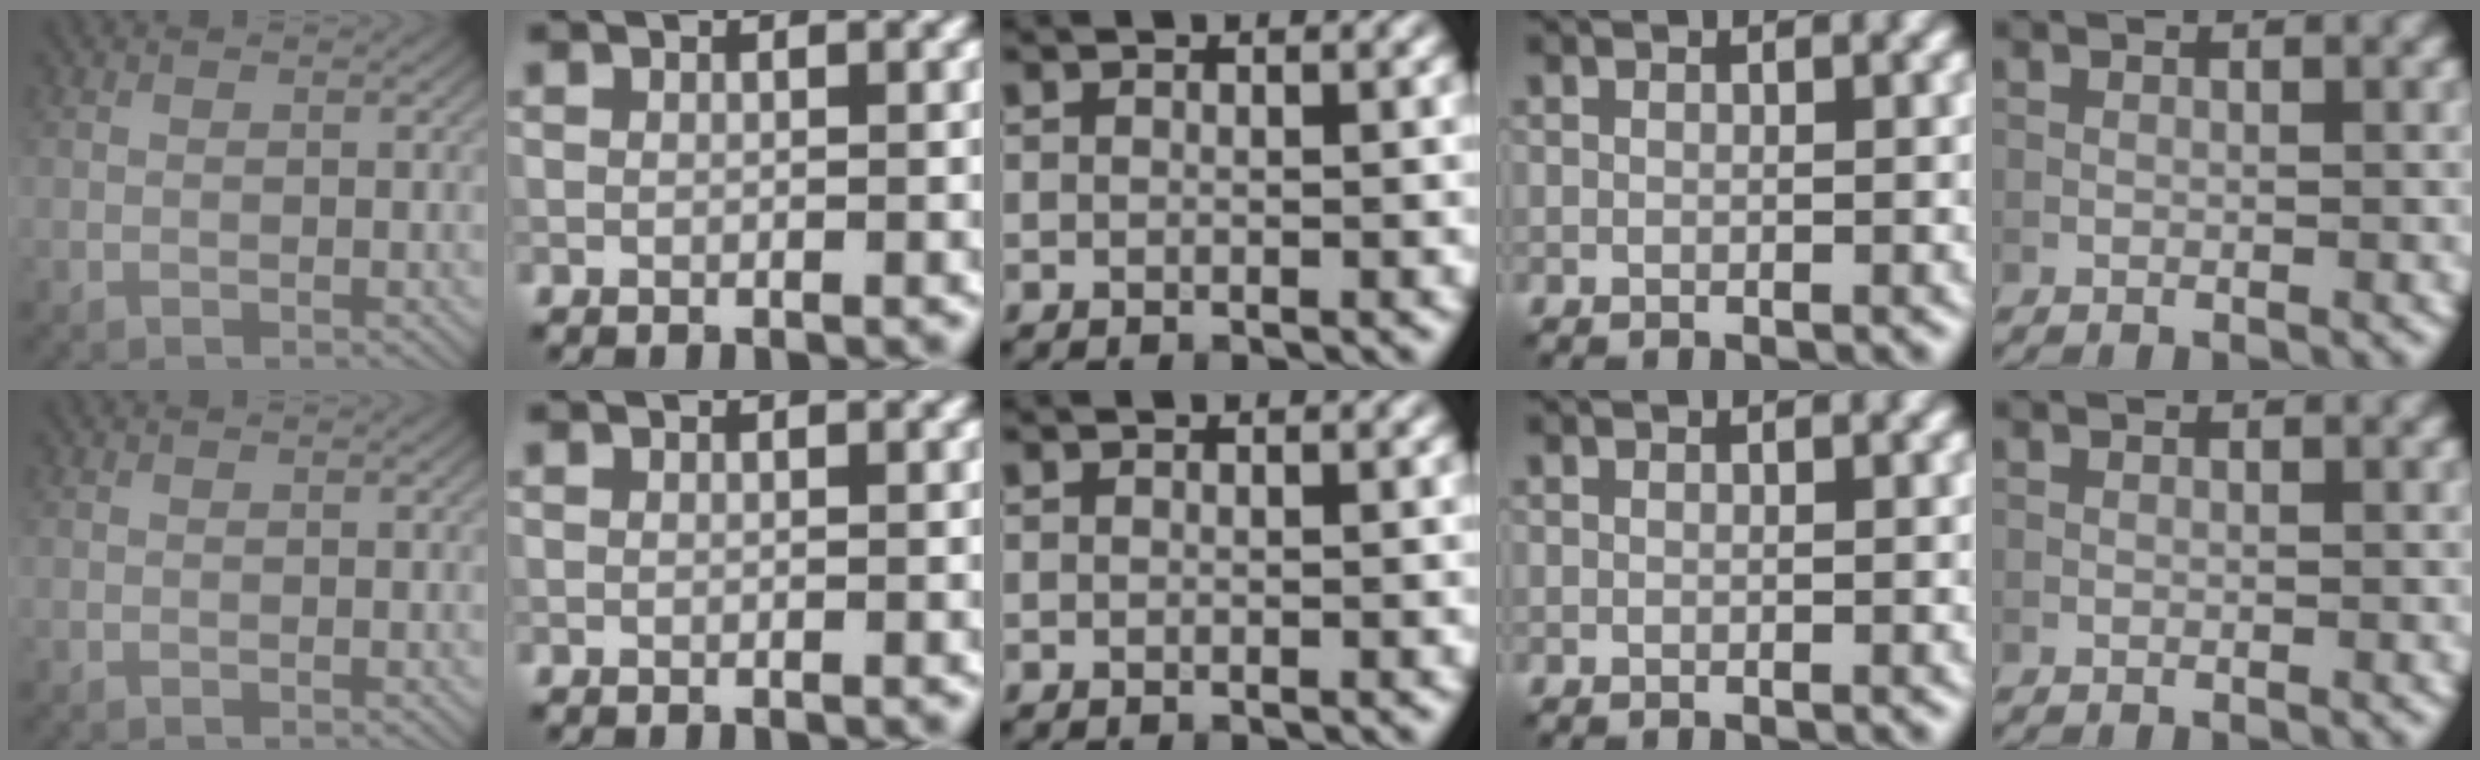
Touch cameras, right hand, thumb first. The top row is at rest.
{}